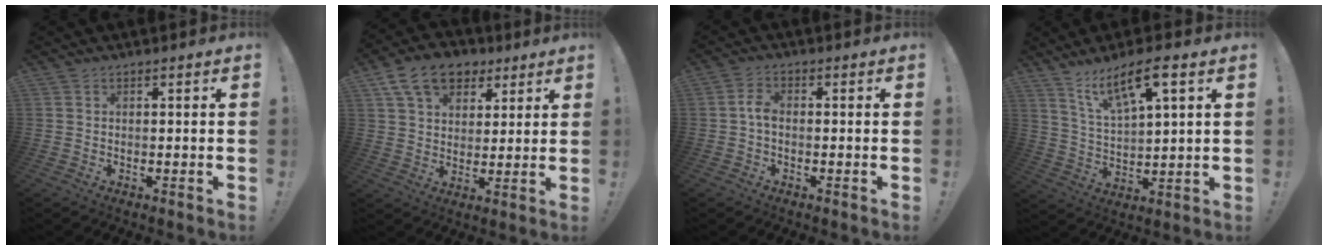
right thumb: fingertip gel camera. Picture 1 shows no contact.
{"total": 13.8, "force": [7.3, 9.5, 6.8], "torque": [-0.109, -0.032, 0.141]}
{"total": 3.8, "force": [-0.5, 2.2, 3.1], "torque": [-0.067, 0.009, -0.010]}
{"total": 11.3, "force": [7.1, 2.9, 8.3], "torque": [-0.150, -0.029, 0.120]}